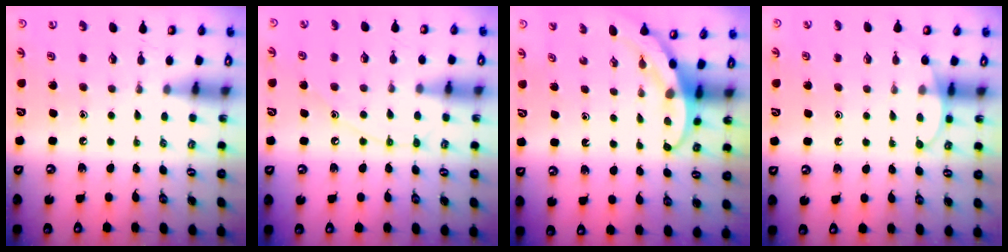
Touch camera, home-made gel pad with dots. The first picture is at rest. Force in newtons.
{"total": 8.8, "press": 8.7, "slide": 0.9}
{"total": 3.8, "press": 3.7, "slide": 0.3}
{"total": 6.5, "press": 6.5, "slide": 0.5}